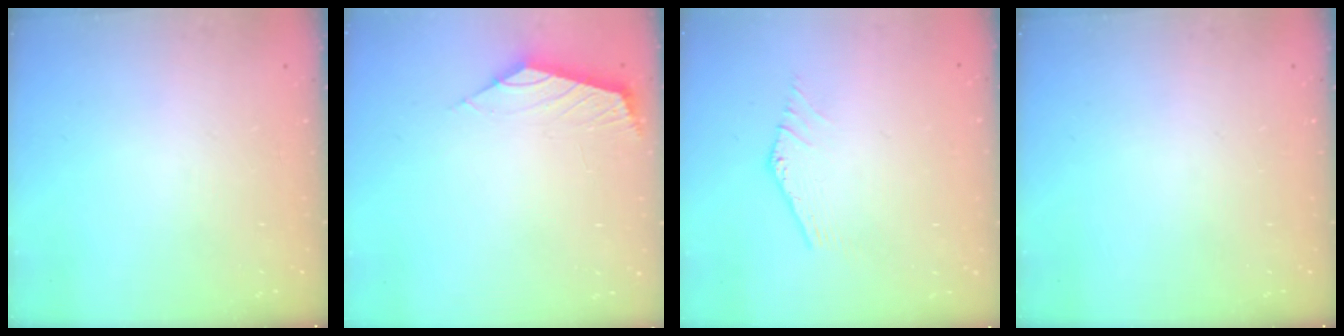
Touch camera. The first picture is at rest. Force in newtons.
{"total": 2.1, "press": 2.1, "slide": 0.5}
{"total": 0.7, "press": 0.7, "slide": 0.3}
{"total": 0.0}